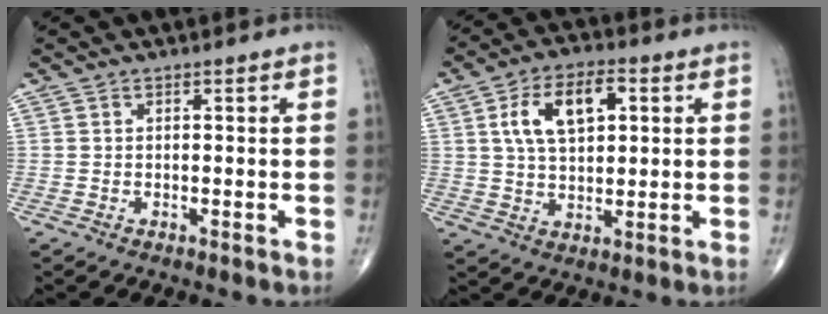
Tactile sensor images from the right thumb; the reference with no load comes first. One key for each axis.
{"total": 11.6, "fx": 3.2, "fy": 6.2, "fz": 9.2, "tx": -0.152, "ty": 0.007, "tz": 0.054}